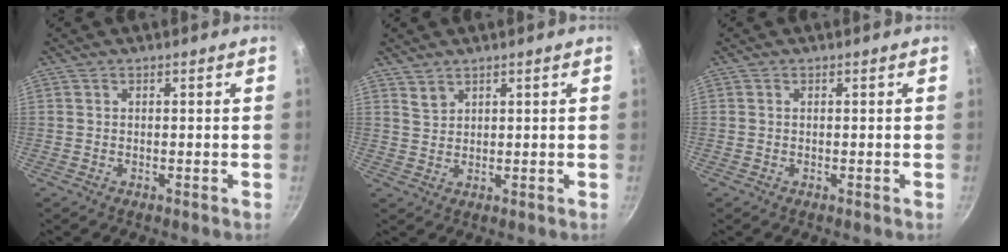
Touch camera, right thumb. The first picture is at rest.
{"total": 2.0, "force": [1.7, 1.0, 0.5], "torque": [-0.004, -0.005, 0.037]}
{"total": 0.0}